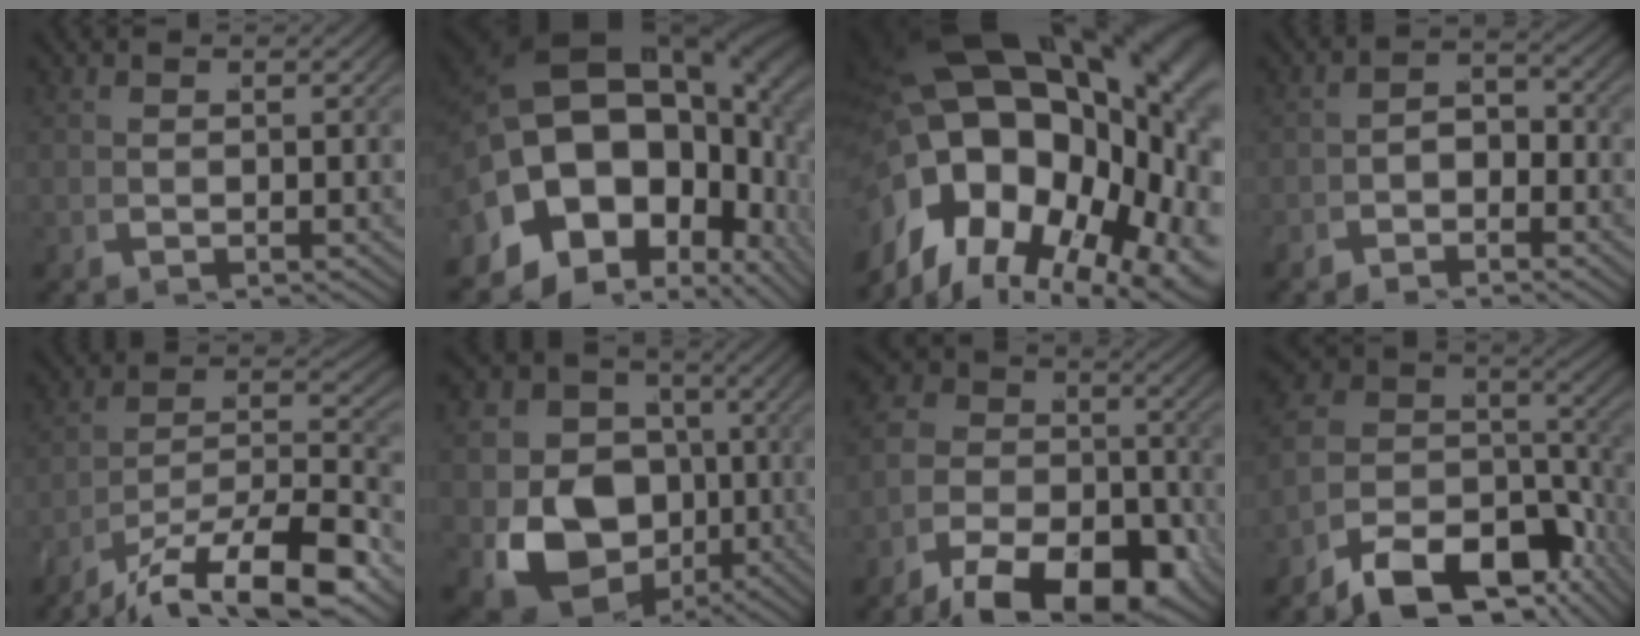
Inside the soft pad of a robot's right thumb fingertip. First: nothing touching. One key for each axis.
{"total": 22.5, "fx": 1.8, "fy": 15.9, "fz": 15.9, "tx": -0.279, "ty": -0.002, "tz": 0.012}
{"total": 24.4, "fx": 0.9, "fy": 16.7, "fz": 17.8, "tx": -0.317, "ty": -0.037, "tz": 0.013}
{"total": 2.4, "fx": -1.4, "fy": 1.5, "fz": 1.3, "tx": -0.013, "ty": -0.008, "tz": -0.027}
{"total": 10.8, "fx": -5.3, "fy": 5.5, "fz": 7.6, "tx": -0.122, "ty": -0.020, "tz": -0.085}
{"total": 16.1, "fx": -3.2, "fy": 13.2, "fz": 8.5, "tx": -0.191, "ty": -0.074, "tz": -0.038}
{"total": 11.5, "fx": -4.5, "fy": 7.4, "fz": 7.6, "tx": -0.114, "ty": -0.030, "tz": -0.076}
{"total": 12.0, "fx": -4.0, "fy": 7.1, "fz": 8.7, "tx": -0.150, "ty": -0.025, "tz": -0.053}